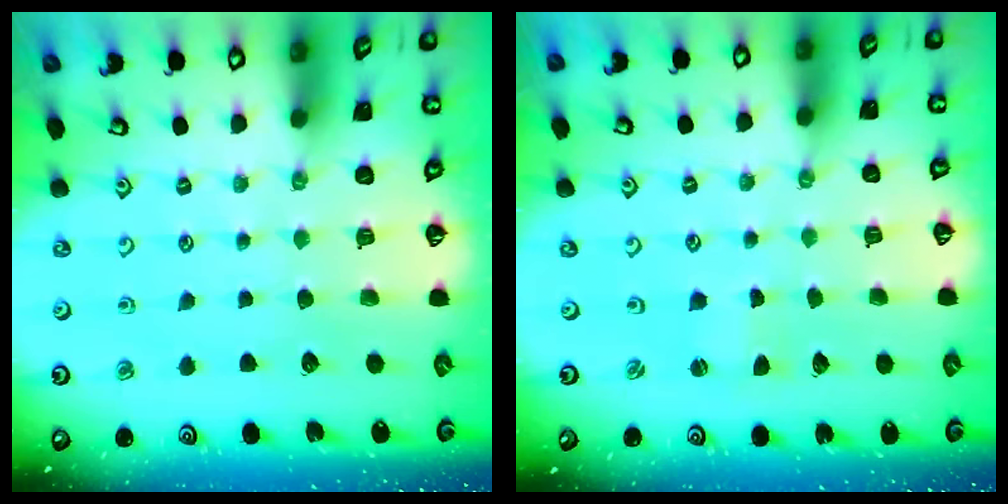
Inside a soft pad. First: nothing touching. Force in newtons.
{"total": 1.0, "press": 1.0, "slide": 0.2}